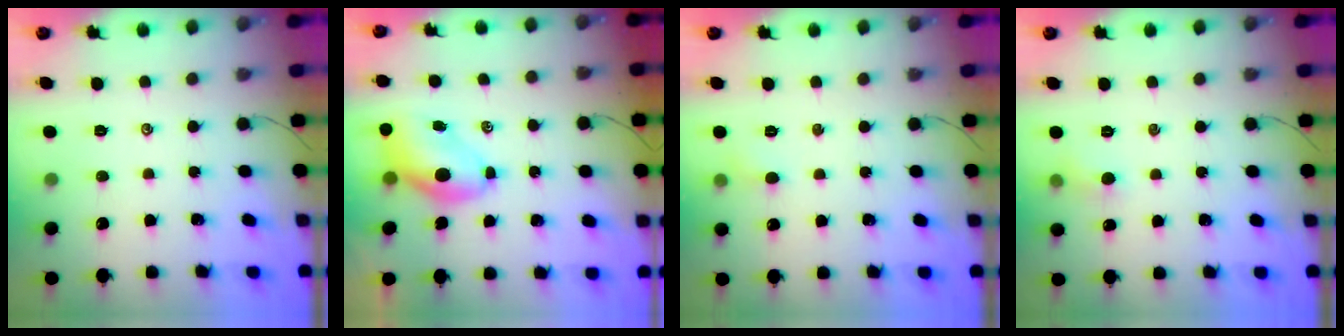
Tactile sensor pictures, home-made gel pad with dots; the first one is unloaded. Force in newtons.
{"total": 6.6, "press": 6.5, "slide": 1.3}
{"total": 3.4, "press": 3.2, "slide": 1.2}
{"total": 3.7, "press": 3.5, "slide": 1.3}